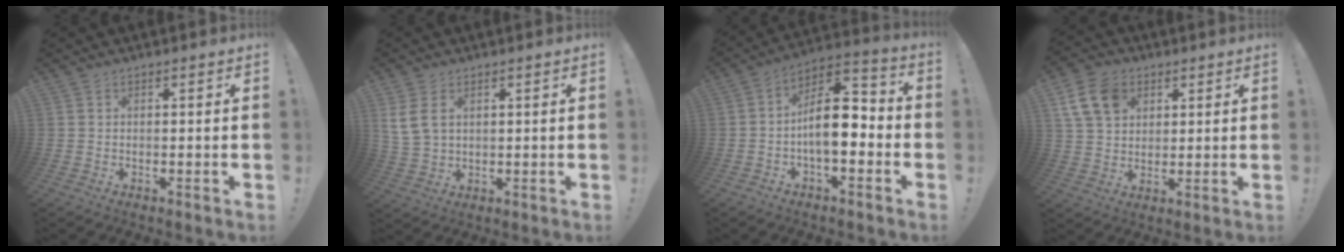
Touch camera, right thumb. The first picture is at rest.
{"total": 6.8, "force": [3.0, 4.3, 4.3], "torque": [-0.086, -0.010, 0.057]}
{"total": 13.6, "force": [-1.6, 6.9, 11.6], "torque": [-0.189, 0.012, -0.026]}
{"total": 11.6, "force": [5.5, 8.3, 5.9], "torque": [-0.108, -0.015, 0.111]}